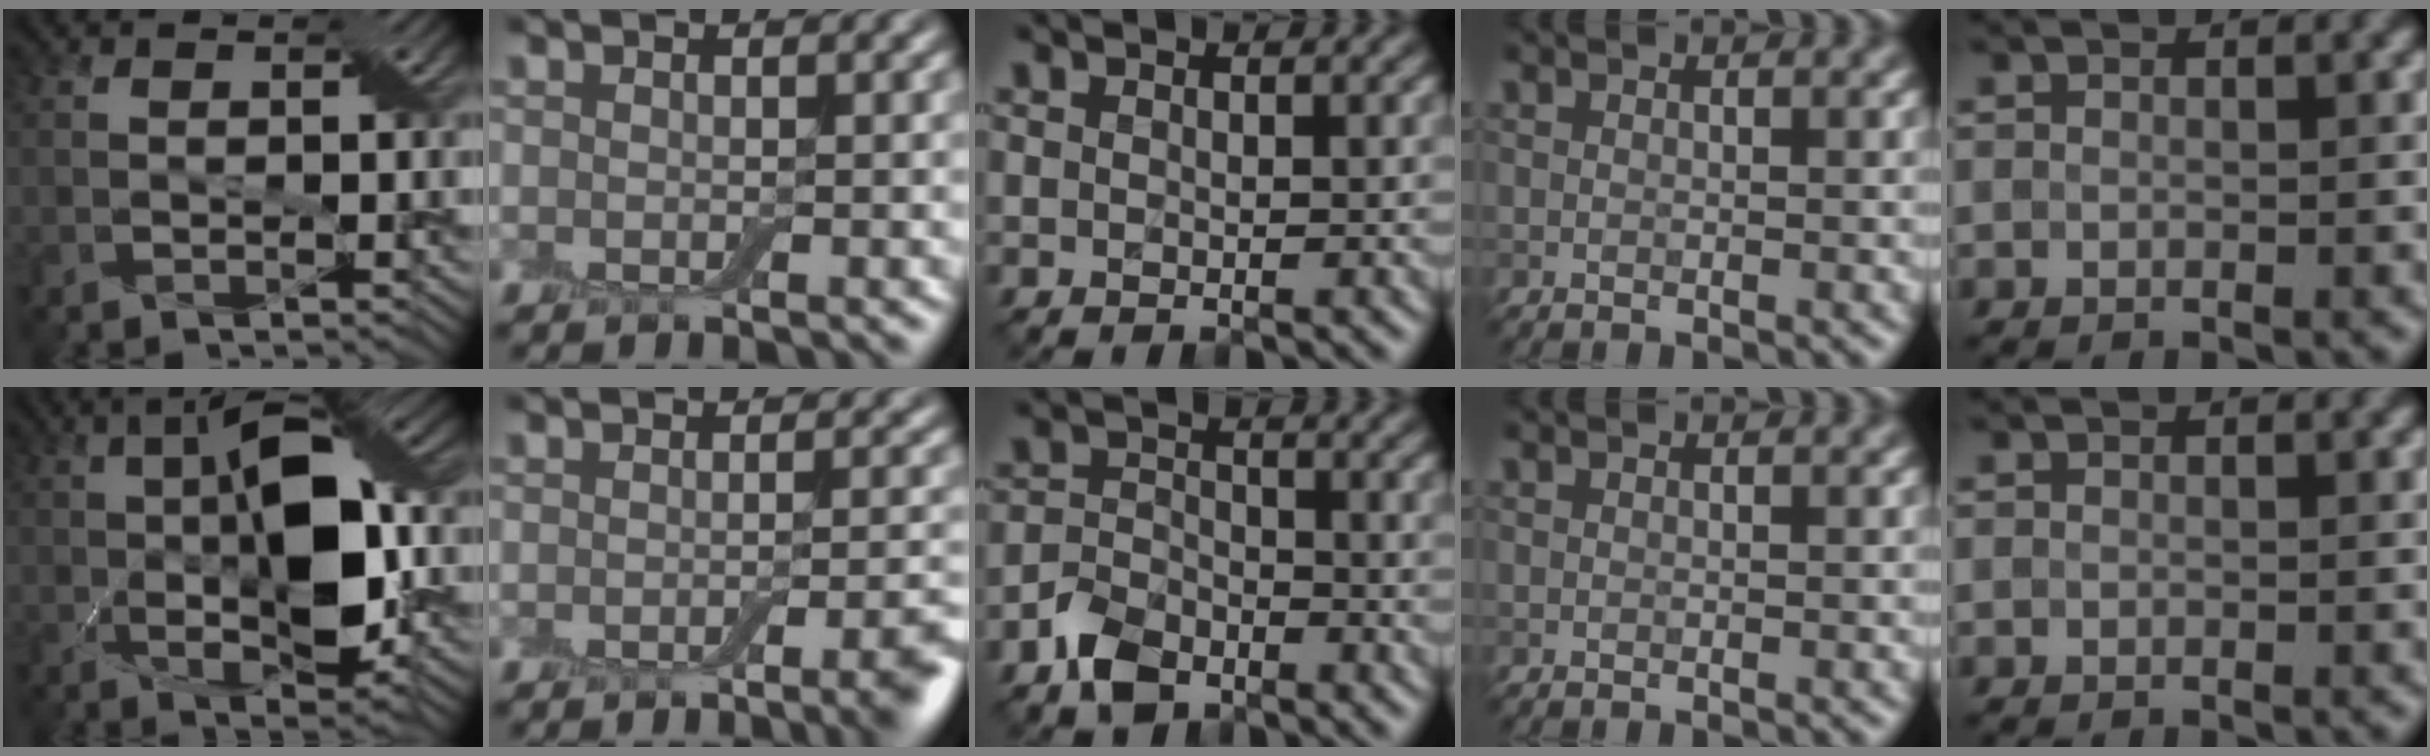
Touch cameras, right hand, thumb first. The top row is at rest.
{"thumb": {"total": 12.5, "force": [0.5, 5.2, 11.3], "torque": [-0.181, 0.008, 0.006]}, "index": {"total": 4.0, "force": [-2.0, 0.9, 3.3], "torque": [-0.032, 0.000, -0.028]}, "middle": {"total": 3.8, "force": [-2.6, 2.3, 1.6], "torque": [-0.028, 0.000, -0.060]}}